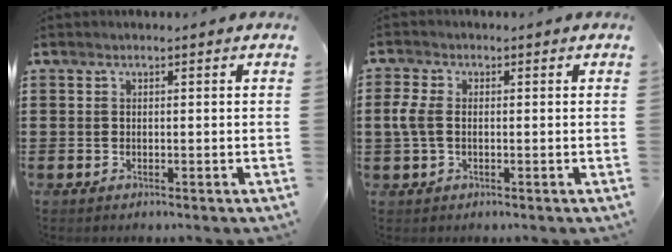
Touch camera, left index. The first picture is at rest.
{"total": 3.6, "force": [-0.1, 2.2, 2.9], "torque": [-0.080, 0.000, -0.008]}